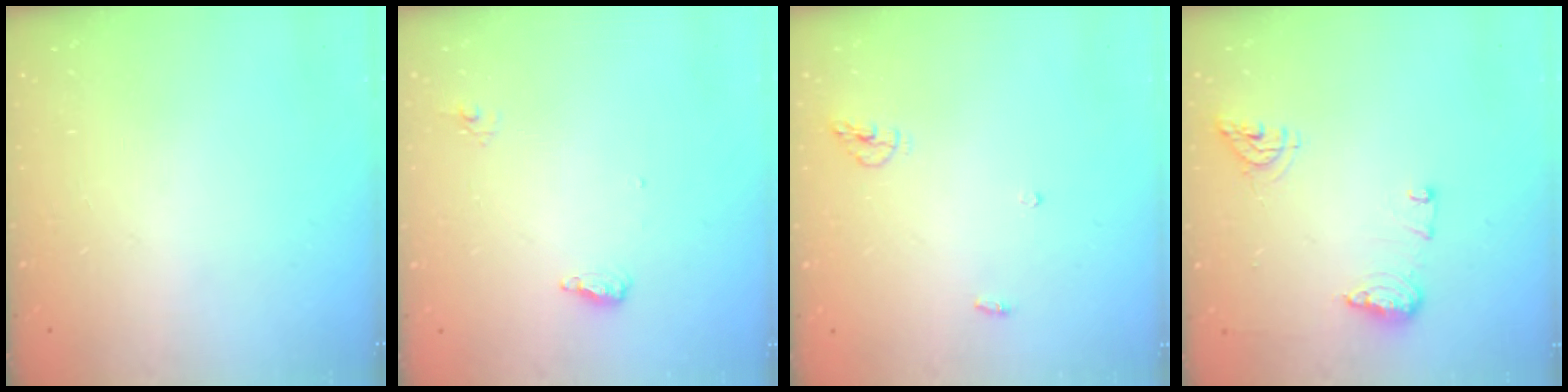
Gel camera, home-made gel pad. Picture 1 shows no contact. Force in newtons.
{"total": 6.5, "press": 6.4, "slide": 1.1}
{"total": 5.0, "press": 4.9, "slide": 0.2}
{"total": 8.6, "press": 8.4, "slide": 1.4}